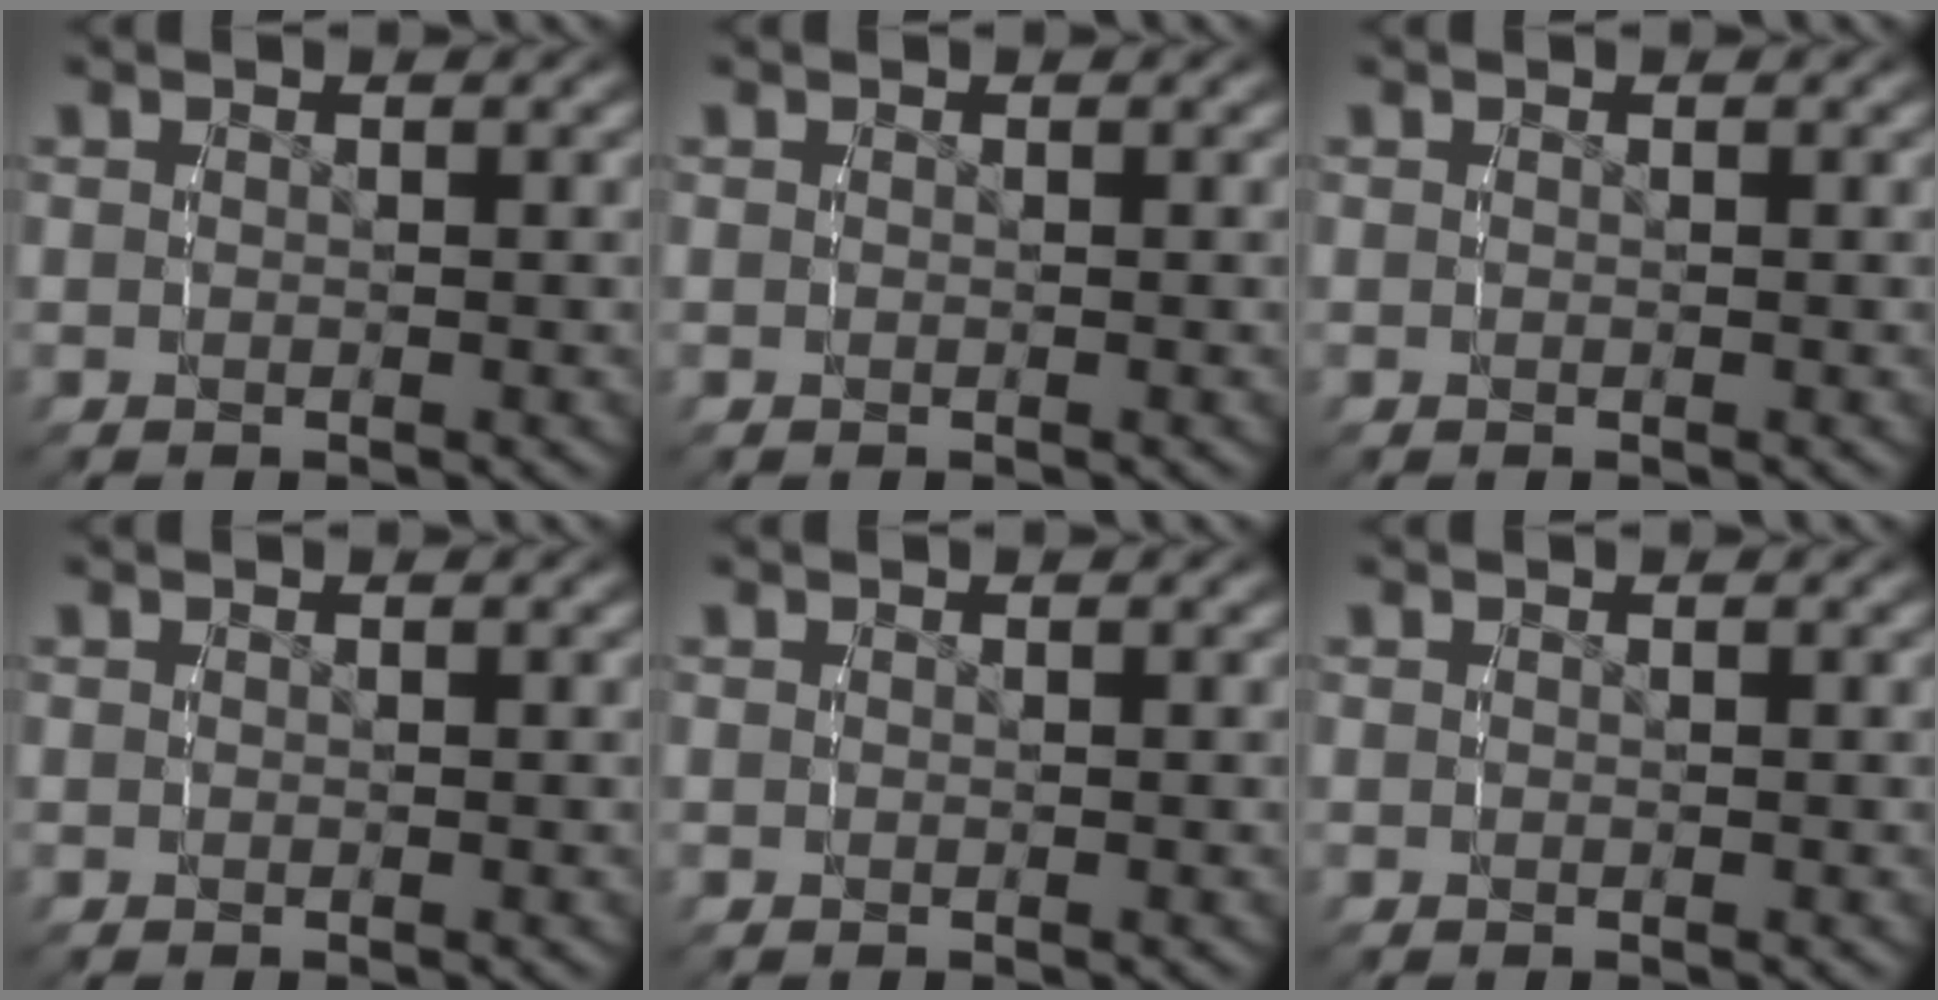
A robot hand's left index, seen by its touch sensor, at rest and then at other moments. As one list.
[{"total": 0.0}, {"total": 0.0}, {"total": 0.0}, {"total": 0.0}, {"total": 0.0}]